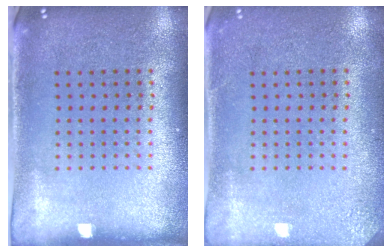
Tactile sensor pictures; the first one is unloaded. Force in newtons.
{"total": 2.0, "press": 2.0, "slide": 0.3}